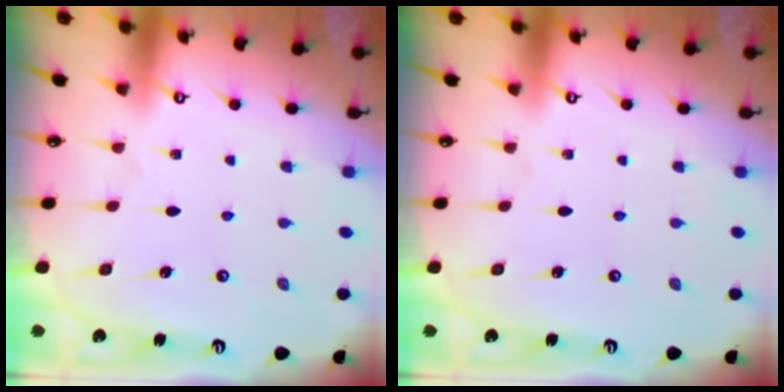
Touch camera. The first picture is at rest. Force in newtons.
{"total": 0.0}